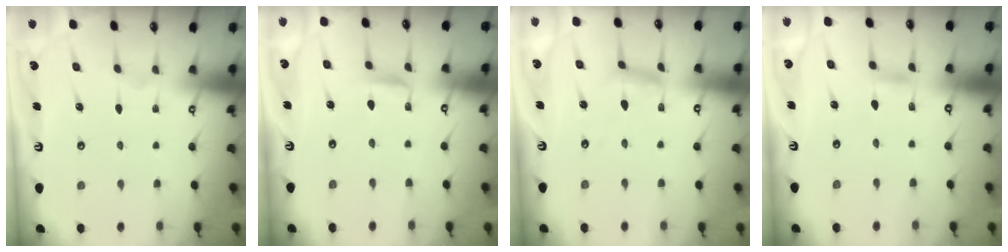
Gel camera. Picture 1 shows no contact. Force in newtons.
{"total": 3.0, "press": 3.0, "slide": 0.3}
{"total": 7.8, "press": 7.8, "slide": 0.6}
{"total": 2.9, "press": 2.9, "slide": 0.1}